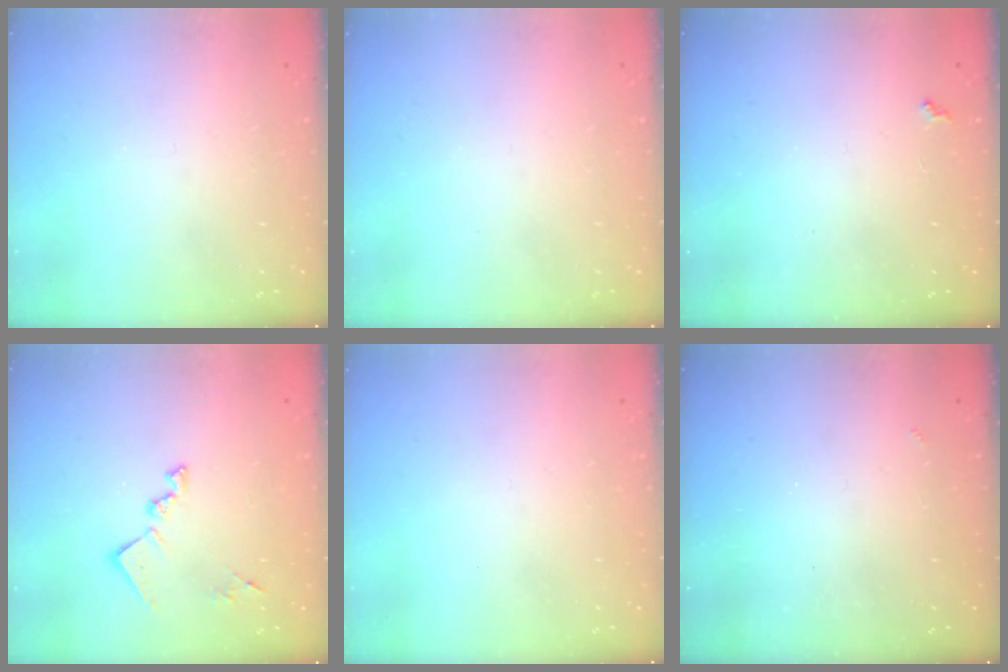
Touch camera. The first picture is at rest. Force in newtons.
{"total": 0.0}
{"total": 3.5, "press": 3.5, "slide": 0.5}
{"total": 11.7, "press": 11.6, "slide": 0.3}
{"total": 0.0}
{"total": 2.5, "press": 2.5, "slide": 0.5}